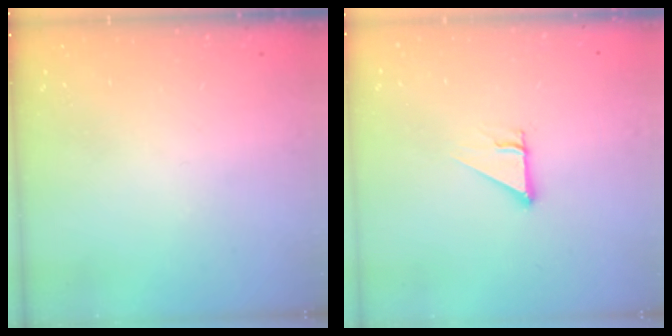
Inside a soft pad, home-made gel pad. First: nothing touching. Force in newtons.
{"total": 2.5, "press": 2.5, "slide": 0.2}